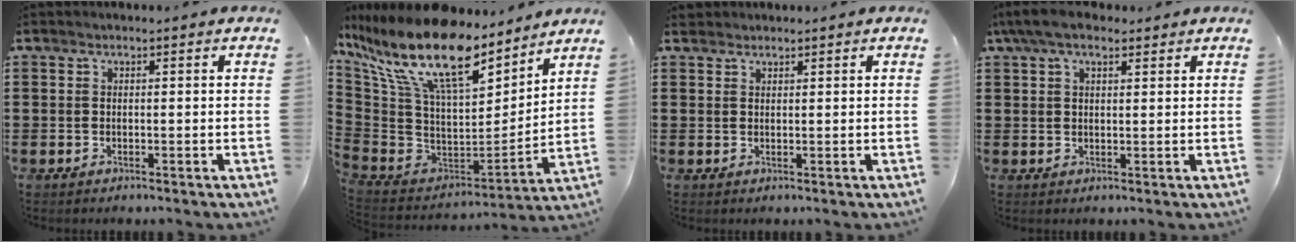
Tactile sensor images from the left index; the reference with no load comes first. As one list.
[{"total": 18.0, "force": [10.7, 6.1, 13.1], "torque": [-0.293, -0.070, 0.173]}, {"total": 1.1, "force": [1.0, 0.3, 0.2], "torque": [-0.005, 0.001, 0.021]}, {"total": 5.2, "force": [3.4, 2.2, 3.3], "torque": [-0.074, 0.006, 0.063]}]